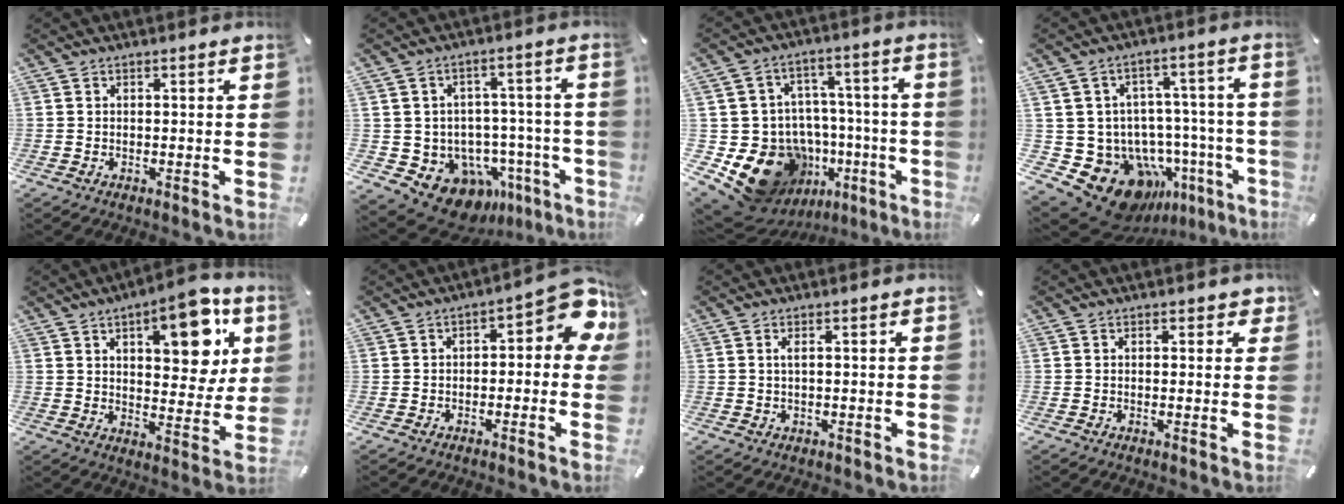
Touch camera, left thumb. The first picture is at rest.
{"total": 11.6, "force": [-6.1, 8.6, 4.8], "torque": [-0.057, 0.019, -0.090]}
{"total": 19.1, "force": [-8.0, 14.9, 8.8], "torque": [-0.143, 0.040, -0.097]}
{"total": 17.4, "force": [-9.6, 11.6, 8.7], "torque": [-0.136, 0.035, -0.133]}
{"total": 15.5, "force": [7.3, 7.1, 11.7], "torque": [-0.136, -0.033, 0.114]}
{"total": 11.7, "force": [3.3, 5.0, 10.1], "torque": [-0.120, -0.030, 0.054]}
{"total": 1.6, "force": [0.4, 0.7, 1.4], "torque": [-0.030, 0.003, 0.005]}
{"total": 1.5, "force": [0.7, 1.0, 0.8], "torque": [-0.002, -0.001, 0.008]}